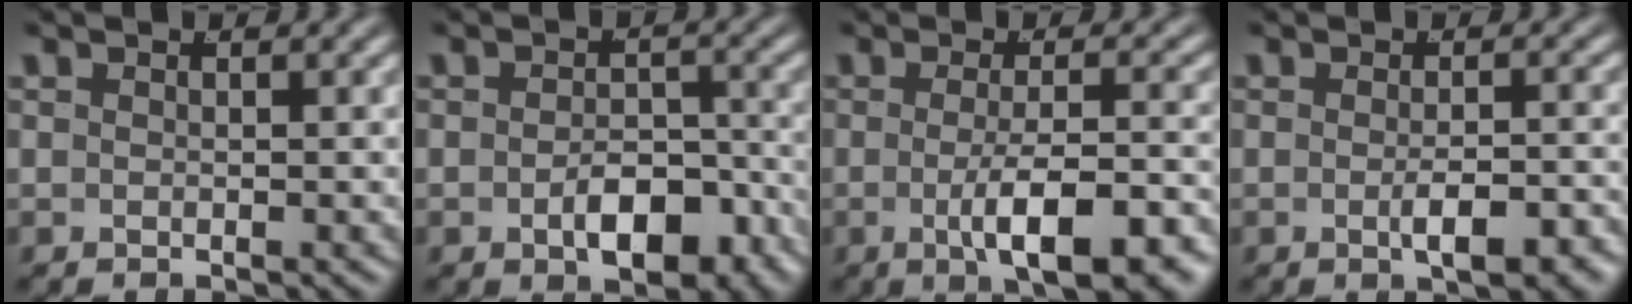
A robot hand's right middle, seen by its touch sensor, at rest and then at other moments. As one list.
[{"total": 5.3, "force": [-2.8, 2.6, 3.7], "torque": [-0.050, -0.014, -0.036]}, {"total": 6.4, "force": [-2.5, 1.6, 5.7], "torque": [-0.087, -0.018, -0.028]}, {"total": 3.1, "force": [-1.7, 0.6, 2.5], "torque": [-0.030, -0.002, -0.027]}]